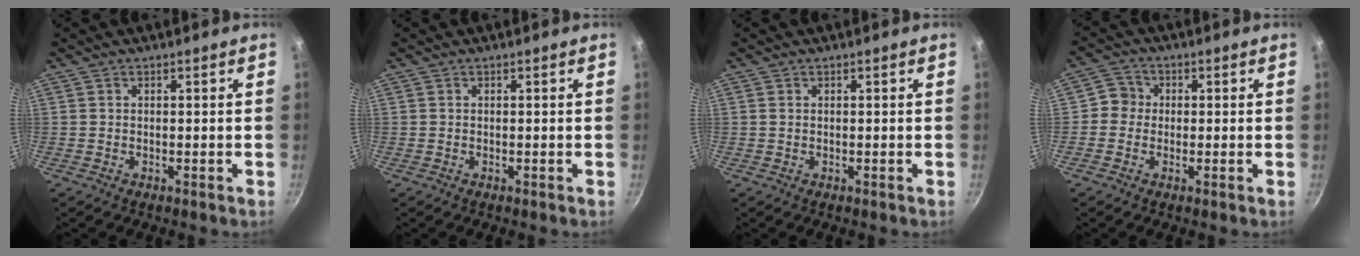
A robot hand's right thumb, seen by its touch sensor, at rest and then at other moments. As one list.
[{"total": 0.0}, {"total": 0.0}, {"total": 3.9, "force": [-0.2, 3.7, 1.0], "torque": [0.006, 0.008, -0.019]}]